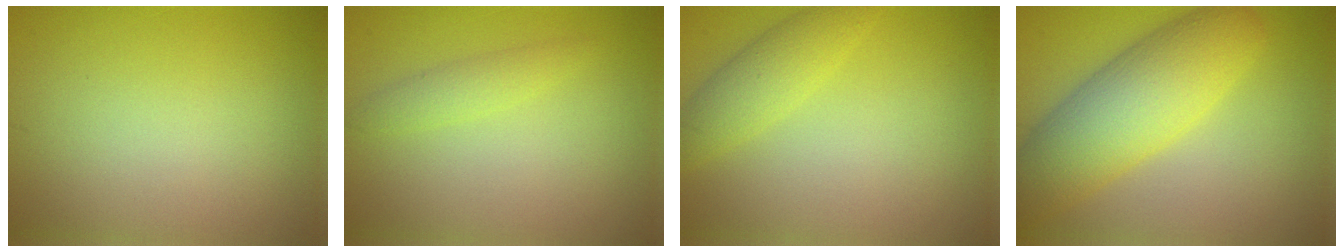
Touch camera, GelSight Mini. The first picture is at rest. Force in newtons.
{"total": 1.5, "press": 1.5, "slide": 0.1}
{"total": 2.7, "press": 2.7, "slide": 0.1}
{"total": 8.2, "press": 8.2, "slide": 0.3}